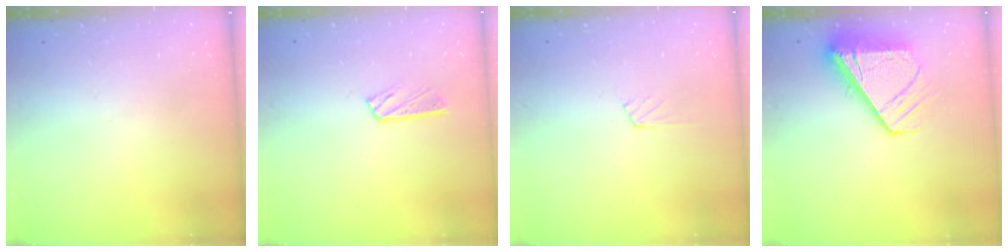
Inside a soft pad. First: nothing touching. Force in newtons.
{"total": 4.4, "press": 4.4, "slide": 0.4}
{"total": 5.4, "press": 5.4, "slide": 0.6}
{"total": 10.6, "press": 10.5, "slide": 1.3}